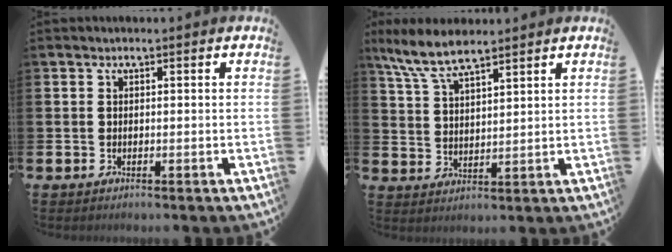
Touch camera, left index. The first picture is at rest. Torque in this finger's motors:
{"motor_torque": [0.05, -0.28, 0.64, 0.08]}